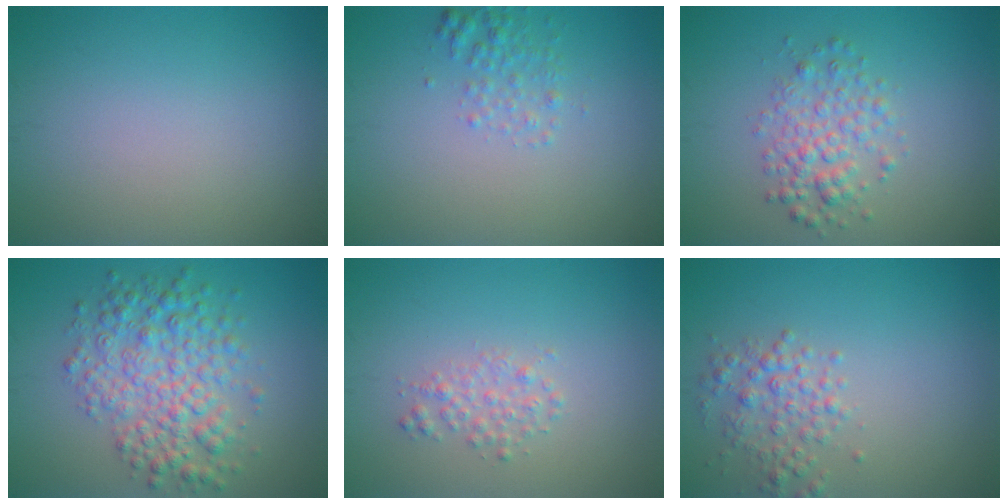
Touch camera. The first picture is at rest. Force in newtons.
{"total": 1.7, "press": 1.7, "slide": 0.1}
{"total": 3.1, "press": 3.1, "slide": 0.1}
{"total": 5.9, "press": 5.9, "slide": 0.0}
{"total": 1.6, "press": 1.6, "slide": 0.1}
{"total": 2.5, "press": 2.5, "slide": 0.1}